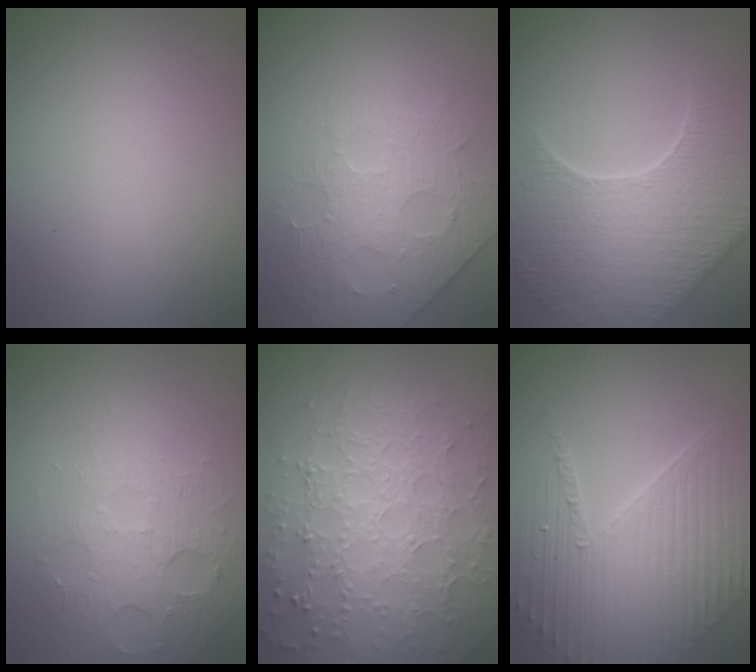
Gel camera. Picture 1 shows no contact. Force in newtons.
{"total": 3.9, "press": 3.8, "slide": 1.1}
{"total": 8.4, "press": 6.1, "slide": 5.9}
{"total": 3.9, "press": 3.6, "slide": 1.5}
{"total": 8.1, "press": 5.7, "slide": 5.8}
{"total": 5.2, "press": 4.8, "slide": 2.1}